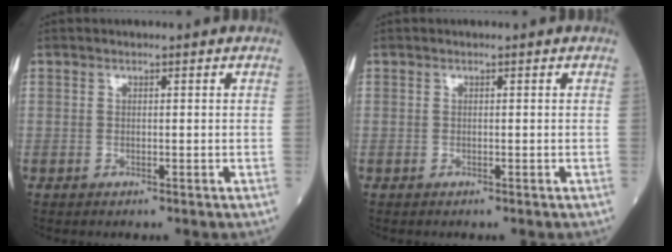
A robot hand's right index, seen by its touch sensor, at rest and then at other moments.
{"total": 0.0}